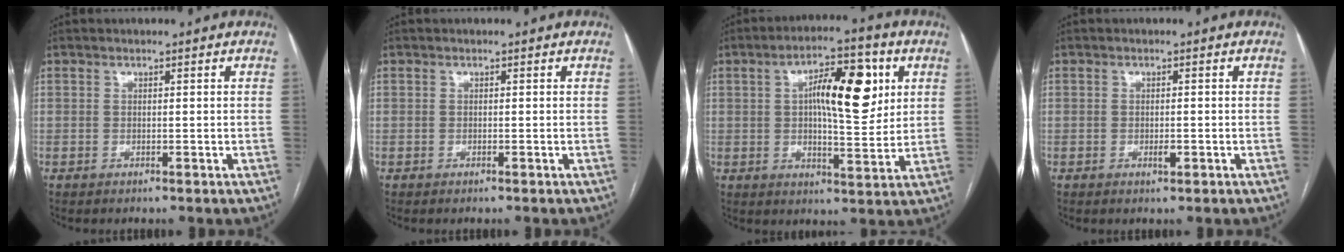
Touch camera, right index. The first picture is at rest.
{"total": 0.0}
{"total": 12.3, "force": [3.3, 3.7, 11.3], "torque": [-0.177, 0.018, 0.051]}
{"total": 1.4, "force": [-0.4, 0.5, 1.2], "torque": [-0.020, -0.001, -0.005]}